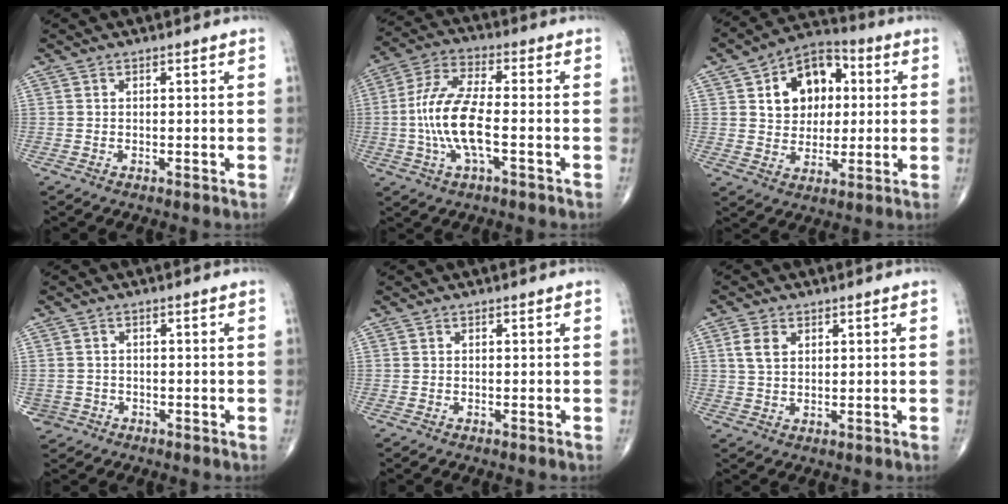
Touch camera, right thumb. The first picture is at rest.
{"total": 12.2, "force": [-2.1, 4.3, 11.3], "torque": [-0.245, 0.024, -0.041]}
{"total": 13.6, "force": [3.3, 10.1, 8.5], "torque": [-0.088, 0.008, 0.048]}
{"total": 2.7, "force": [-1.0, 2.5, -0.1], "torque": [0.010, 0.009, -0.017]}
{"total": 0.0}
{"total": 4.0, "force": [1.6, 2.6, 2.6], "torque": [-0.048, 0.000, 0.034]}